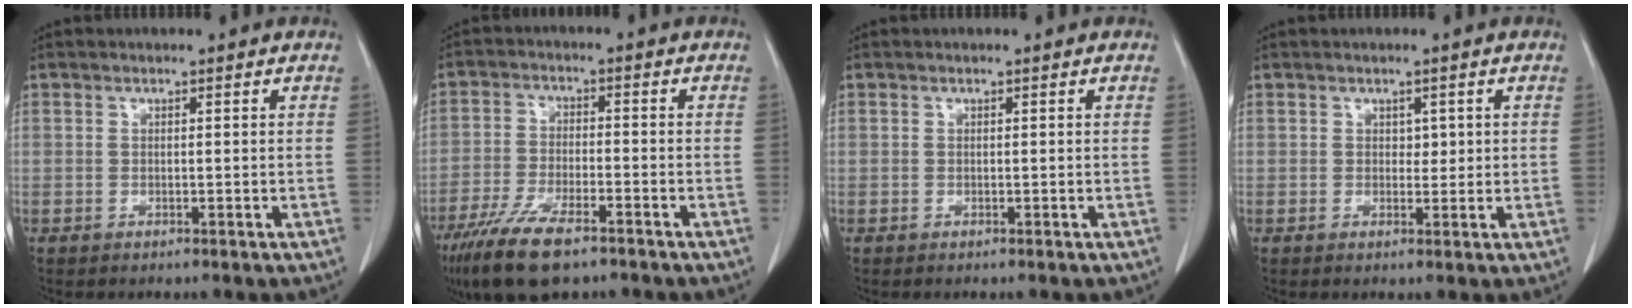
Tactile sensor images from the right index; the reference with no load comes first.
{"total": 11.2, "force": [-7.8, 3.0, 7.5], "torque": [-0.142, -0.023, -0.136]}
{"total": 0.0}
{"total": 1.5, "force": [0.4, 1.1, 1.0], "torque": [-0.008, -0.001, 0.006]}